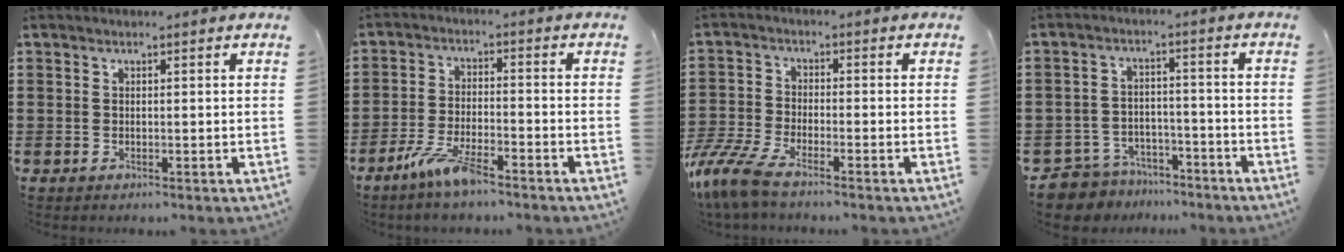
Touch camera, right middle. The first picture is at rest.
{"total": 6.3, "force": [-4.5, 1.2, 4.2], "torque": [-0.092, -0.006, -0.086]}
{"total": 8.2, "force": [-7.3, 2.7, 2.7], "torque": [-0.081, 0.011, -0.149]}
{"total": 6.2, "force": [-6.0, 1.4, 0.1], "torque": [-0.025, 0.009, -0.128]}